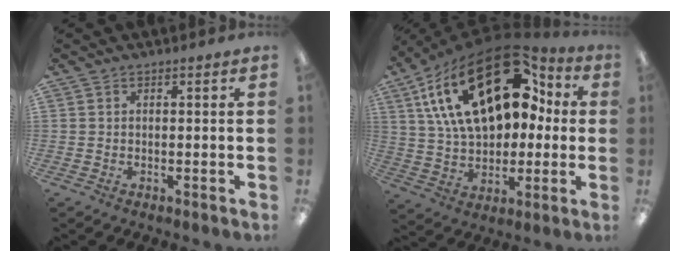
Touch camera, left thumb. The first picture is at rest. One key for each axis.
{"total": 28.5, "fx": 11.7, "fy": 16.3, "fz": 20.2, "tx": -0.370, "ty": -0.049, "tz": 0.204}